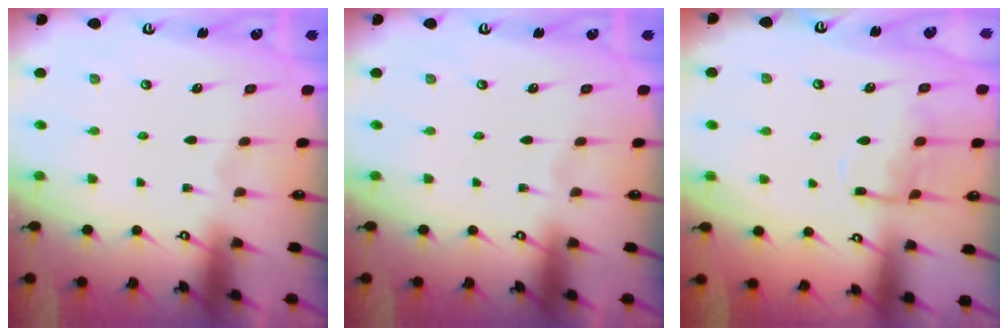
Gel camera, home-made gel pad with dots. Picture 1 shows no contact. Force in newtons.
{"total": 0.0}
{"total": 10.0, "press": 10.0, "slide": 0.6}